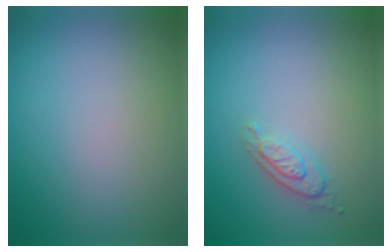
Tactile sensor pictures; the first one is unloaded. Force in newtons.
{"total": 2.0, "press": 1.8, "slide": 0.9}